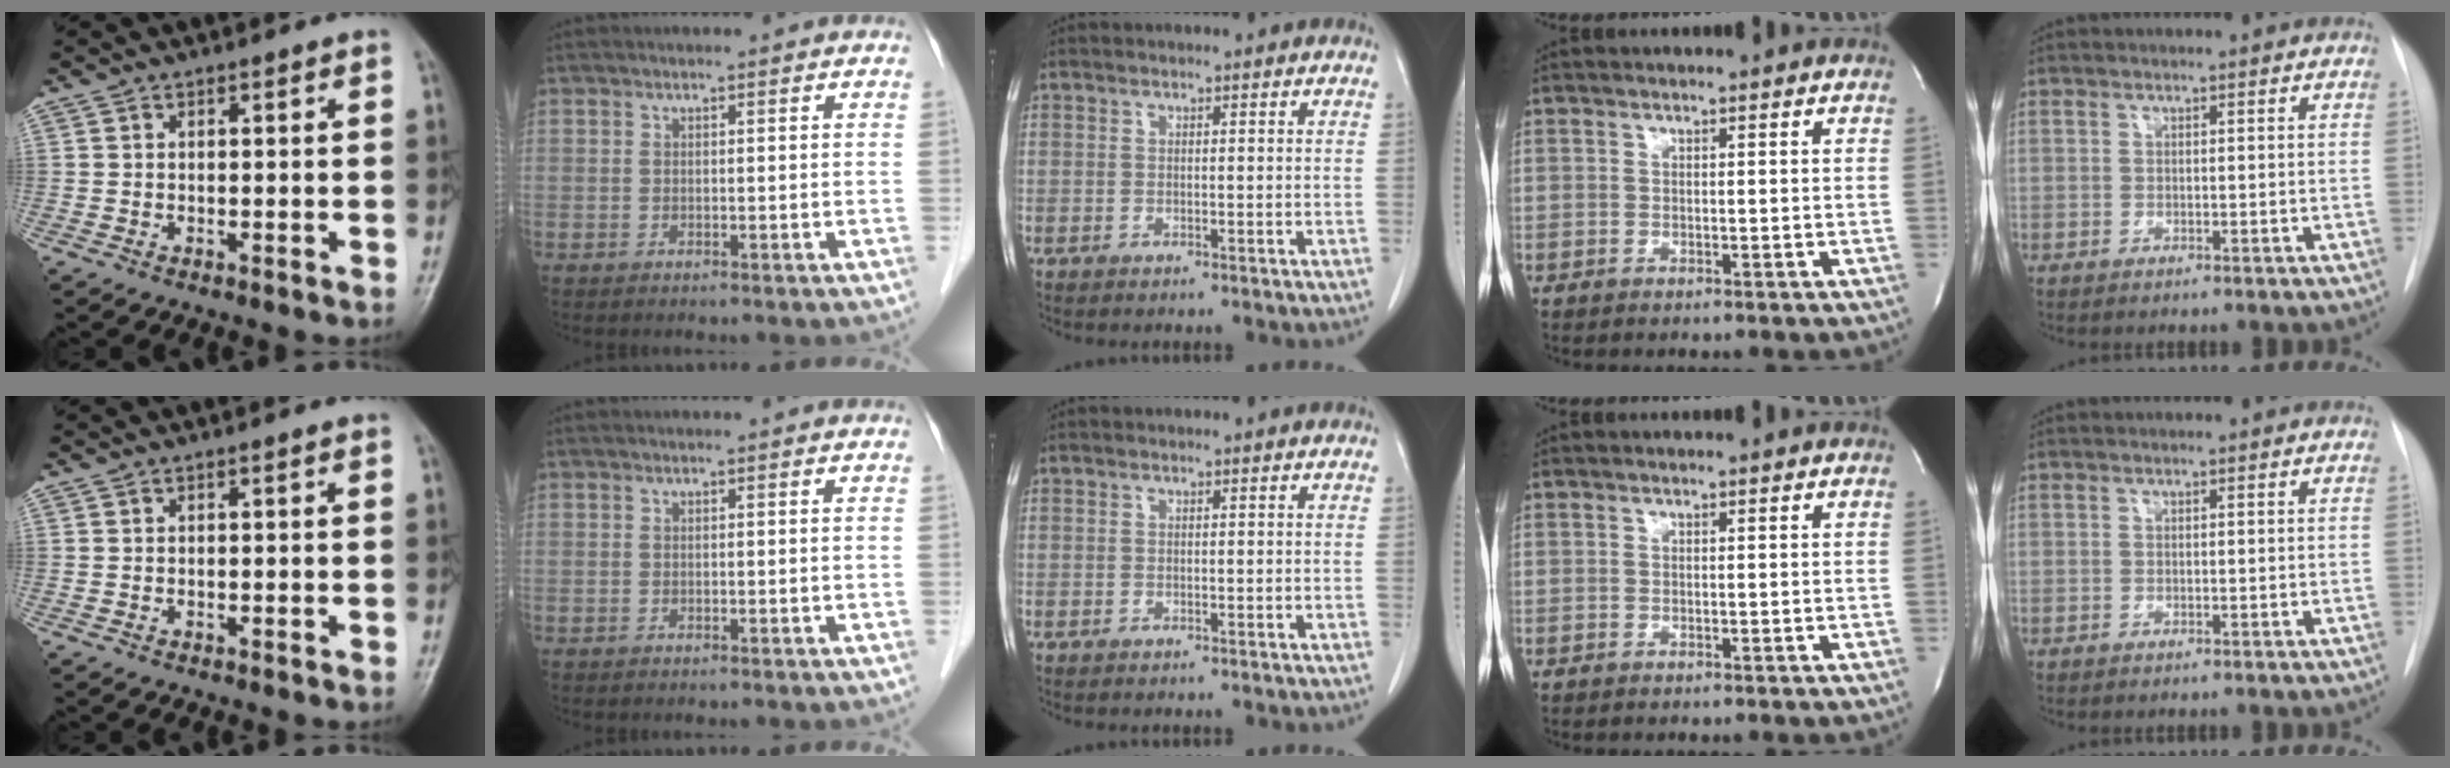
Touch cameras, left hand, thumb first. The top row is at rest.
{}